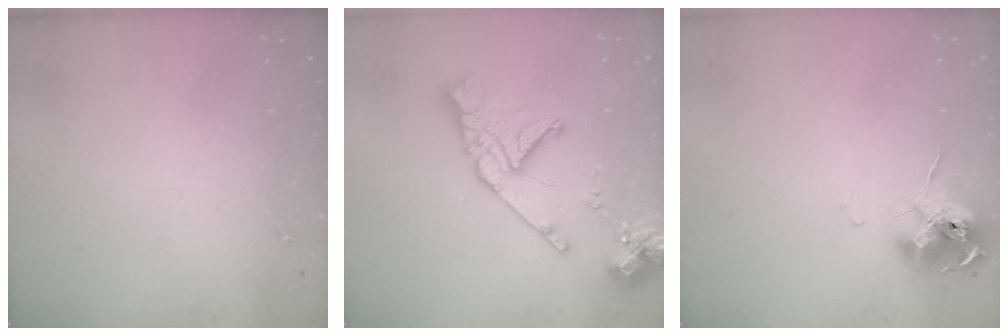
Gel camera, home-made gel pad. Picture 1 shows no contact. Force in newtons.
{"total": 16.1, "press": 16.0, "slide": 2.0}
{"total": 11.2, "press": 11.1, "slide": 1.1}